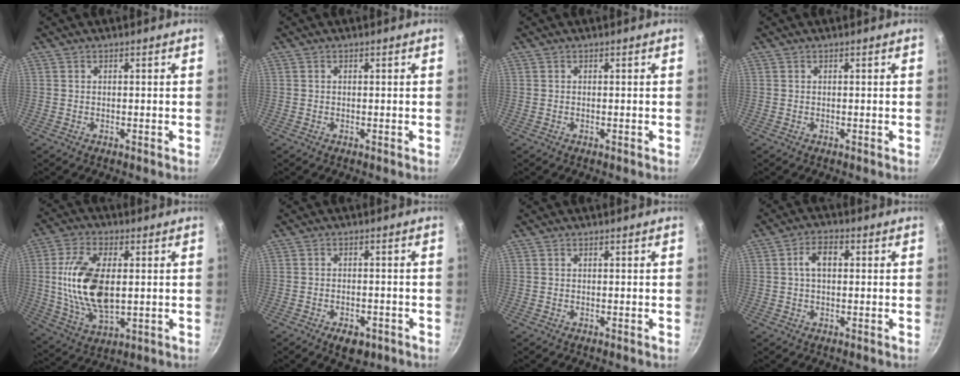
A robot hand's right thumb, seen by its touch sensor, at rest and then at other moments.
{"total": 0.0}
{"total": 0.0}
{"total": 0.0}
{"total": 16.4, "force": [1.1, 8.4, 14.0], "torque": [-0.272, -0.009, 0.029]}
{"total": 4.9, "force": [-2.8, 2.7, 3.0], "torque": [-0.035, 0.012, -0.037]}
{"total": 0.0}
{"total": 4.8, "force": [0.7, 2.8, 3.8], "torque": [-0.066, 0.016, 0.009]}